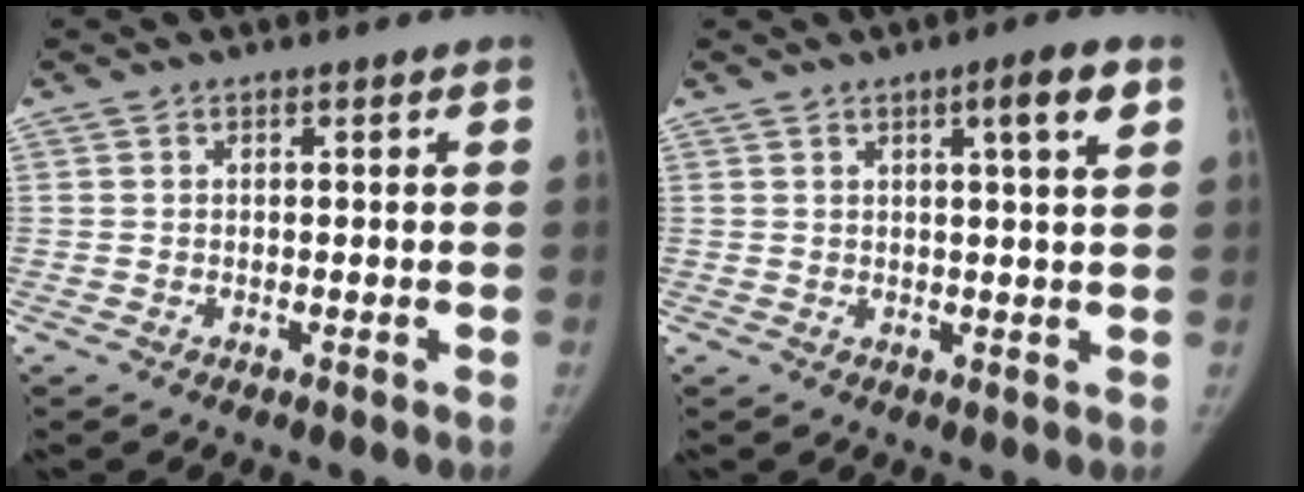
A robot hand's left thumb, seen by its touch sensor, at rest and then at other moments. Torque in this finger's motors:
{"motor_torque": [1.22, 0.92, 0.65, -0.18, 0.10]}